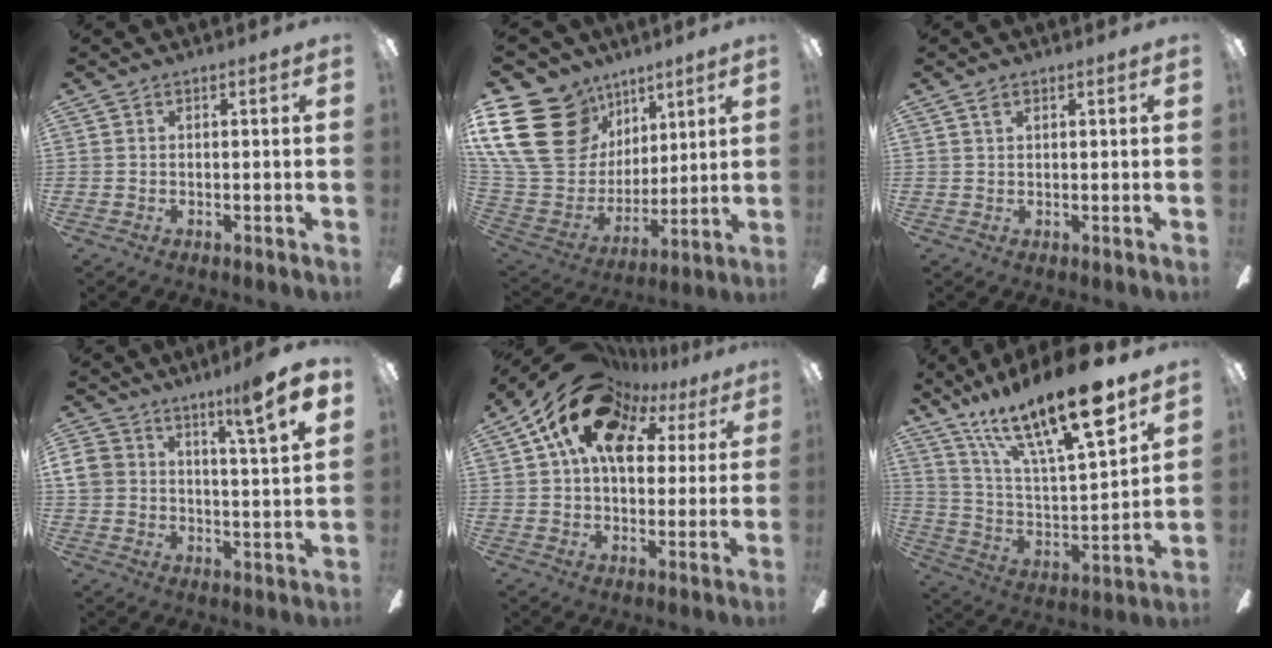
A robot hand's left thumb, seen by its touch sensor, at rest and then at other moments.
{"total": 25.6, "force": [11.0, 19.1, 13.1], "torque": [-0.278, -0.049, 0.227]}
{"total": 1.6, "force": [1.0, 0.9, 0.8], "torque": [-0.011, -0.003, 0.018]}
{"total": 12.7, "force": [8.0, 4.7, 8.6], "torque": [-0.132, -0.034, 0.136]}
{"total": 18.8, "force": [10.3, 11.4, 11.0], "torque": [-0.206, -0.036, 0.187]}
{"total": 22.7, "force": [16.0, 5.6, 15.1], "torque": [-0.264, -0.102, 0.260]}